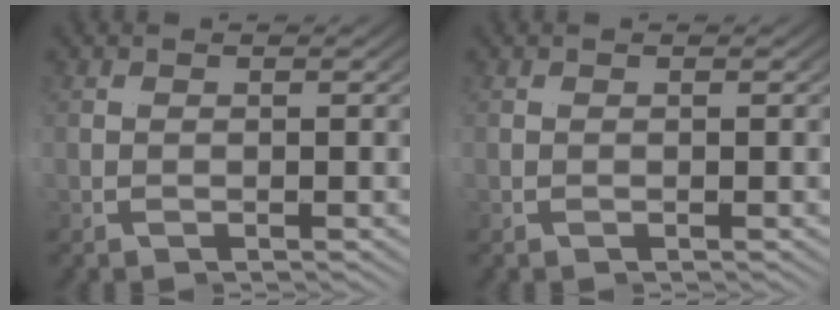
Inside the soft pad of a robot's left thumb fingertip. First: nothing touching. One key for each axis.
{"total": 0.0}